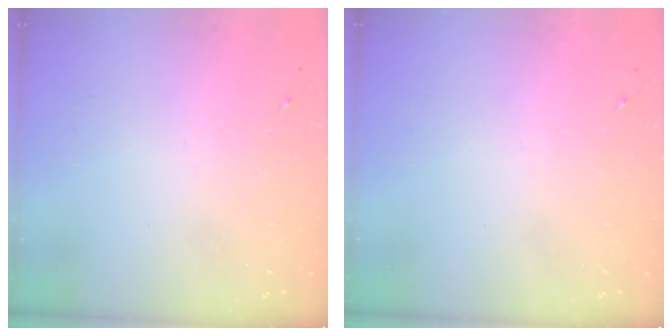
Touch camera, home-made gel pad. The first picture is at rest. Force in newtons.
{"total": 0.0}